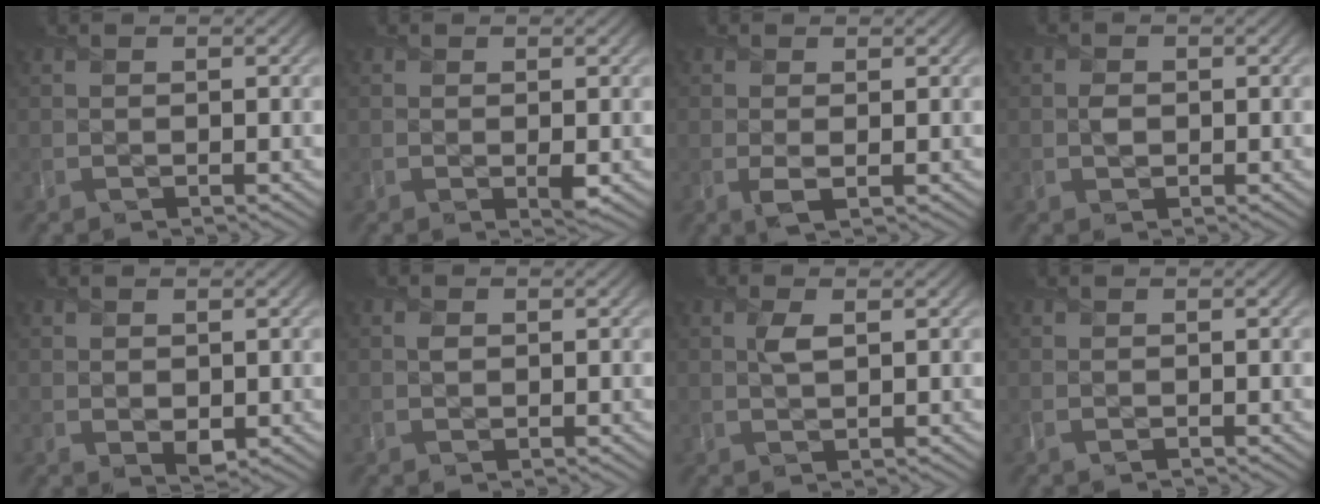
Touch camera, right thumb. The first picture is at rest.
{"total": 1.2, "force": [-0.1, 0.7, 1.0], "torque": [-0.017, -0.010, -0.003]}
{"total": 1.4, "force": [0.0, 0.6, 1.3], "torque": [-0.031, -0.005, -0.003]}
{"total": 1.4, "force": [-0.1, 1.2, 0.8], "torque": [-0.015, -0.006, -0.006]}
{"total": 1.8, "force": [0.1, 1.4, 1.2], "torque": [-0.025, -0.009, 0.005]}
{"total": 0.9, "force": [0.1, 0.8, 0.4], "torque": [-0.010, -0.003, -0.002]}
{"total": 2.1, "force": [0.6, 1.0, 1.8], "torque": [-0.042, -0.003, 0.010]}
{"total": 0.6, "force": [-0.4, 0.4, 0.3], "torque": [-0.006, -0.005, -0.009]}